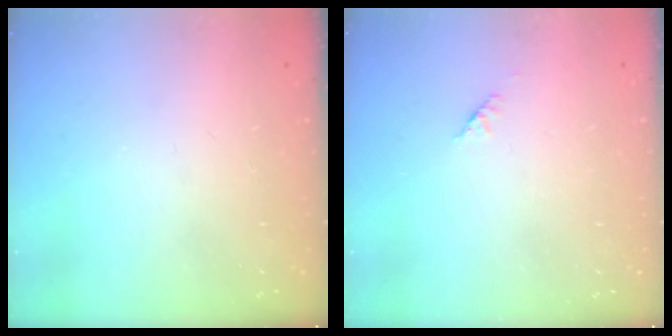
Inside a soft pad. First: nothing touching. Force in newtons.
{"total": 1.4, "press": 1.3, "slide": 0.5}